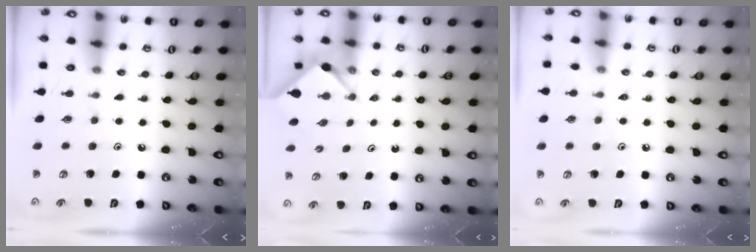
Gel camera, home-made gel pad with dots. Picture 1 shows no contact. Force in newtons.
{"total": 3.0, "press": 3.0, "slide": 0.4}
{"total": 2.4, "press": 2.4, "slide": 0.4}